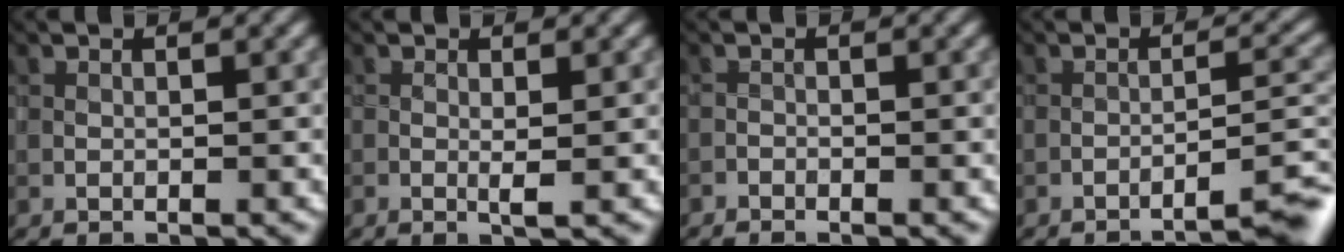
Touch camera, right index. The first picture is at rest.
{"total": 1.1, "force": [0.0, 0.0, 1.1], "torque": [-0.020, -0.003, -0.002]}
{"total": 0.6, "force": [-0.6, 0.1, -0.1], "torque": [0.004, 0.000, -0.015]}
{"total": 4.2, "force": [-3.2, 0.4, 2.7], "torque": [-0.027, 0.018, -0.050]}